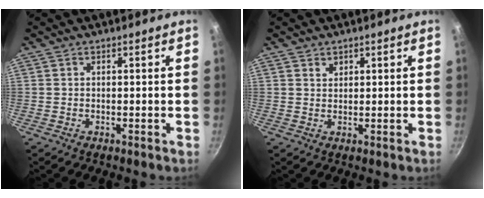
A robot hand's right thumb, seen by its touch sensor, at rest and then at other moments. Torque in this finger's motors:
{"motor_torque": [-0.60, 0.43, 0.55, 0.02, 0.01]}